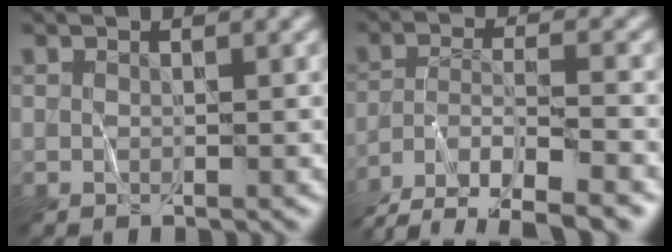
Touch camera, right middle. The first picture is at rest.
{"total": 7.9, "force": [-6.3, 2.2, 4.4], "torque": [-0.070, -0.016, -0.106]}